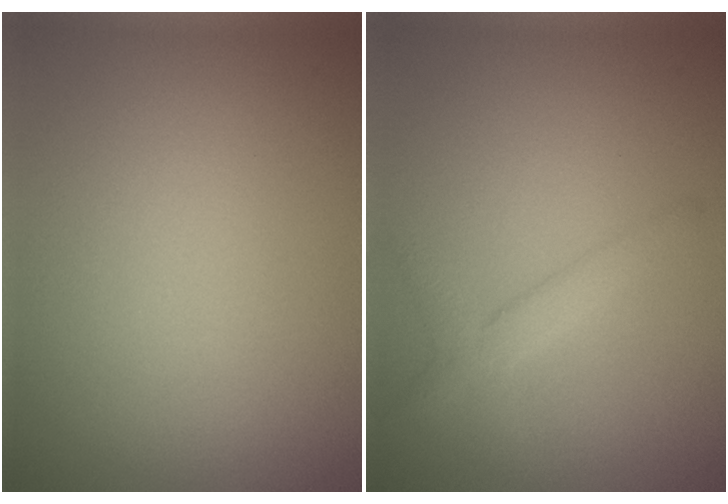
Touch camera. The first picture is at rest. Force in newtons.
{"total": 2.2, "press": 2.2, "slide": 0.1}